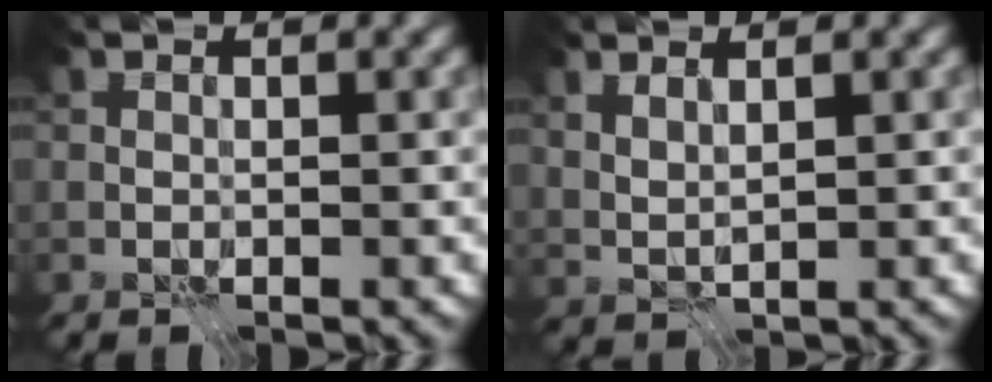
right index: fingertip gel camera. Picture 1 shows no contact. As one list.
[{"total": 1.4, "force": [0.9, 0.3, 1.0], "torque": [-0.024, -0.004, 0.020]}]